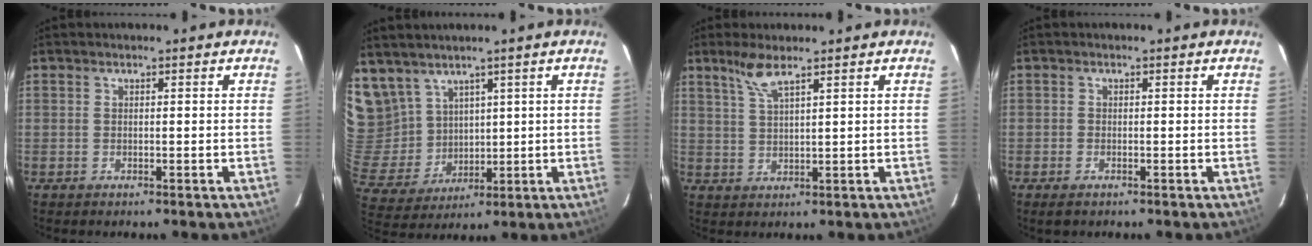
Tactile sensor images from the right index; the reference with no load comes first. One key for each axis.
{"total": 10.4, "fx": 7.1, "fy": 6.9, "fz": 2.9, "tx": -0.066, "ty": 0.012, "tz": 0.171}
{"total": 4.2, "fx": 3.1, "fy": 0.3, "fz": 2.8, "tx": -0.060, "ty": 0.001, "tz": 0.065}
{"total": 1.7, "fx": -1.2, "fy": 0.8, "fz": 0.9, "tx": -0.018, "ty": -0.005, "tz": -0.023}